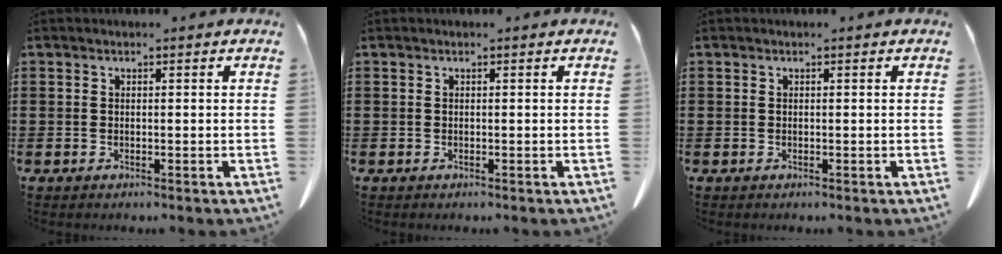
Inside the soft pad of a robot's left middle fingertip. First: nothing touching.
{"total": 0.0}
{"total": 0.0}